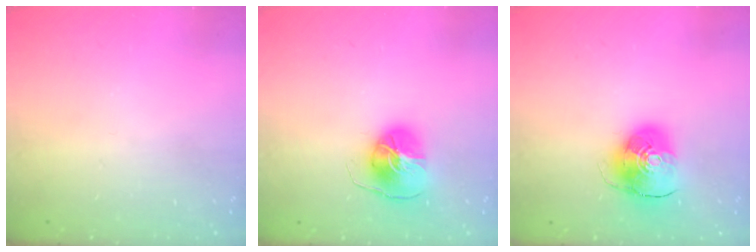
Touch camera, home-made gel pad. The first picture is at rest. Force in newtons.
{"total": 8.6, "press": 8.5, "slide": 0.7}
{"total": 9.6, "press": 9.6, "slide": 1.2}